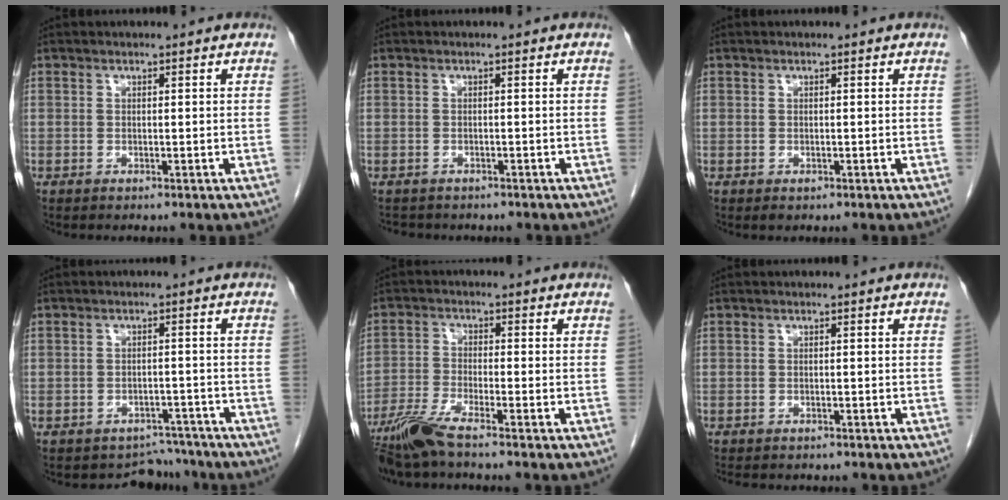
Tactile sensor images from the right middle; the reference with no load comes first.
{"total": 3.6, "force": [-3.0, 1.7, 0.9], "torque": [-0.020, -0.002, -0.037]}
{"total": 0.6, "force": [-0.3, 0.4, 0.3], "torque": [-0.005, 0.000, -0.001]}
{"total": 4.5, "force": [-3.9, 1.9, -1.2], "torque": [0.020, 0.026, -0.050]}
{"total": 6.0, "force": [-4.9, -0.4, 3.5], "torque": [-0.079, -0.022, -0.100]}
{"total": 5.0, "force": [-4.2, 1.8, 1.8], "torque": [-0.027, -0.005, -0.054]}